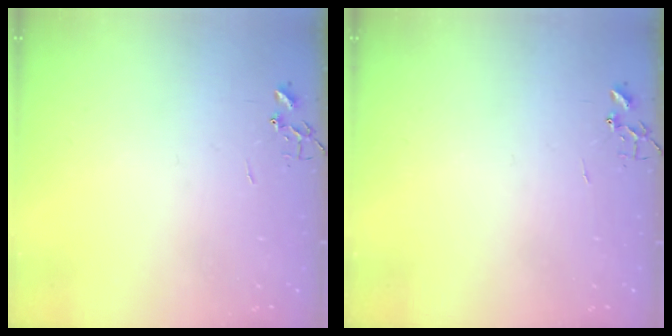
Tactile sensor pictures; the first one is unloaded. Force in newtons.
{"total": 0.0}